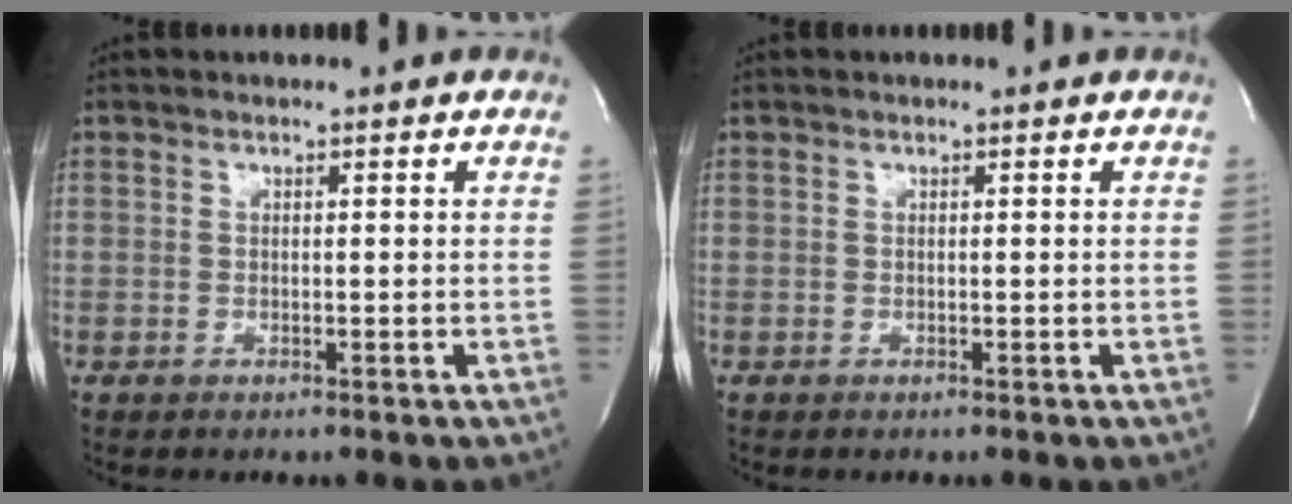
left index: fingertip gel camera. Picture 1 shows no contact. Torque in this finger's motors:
{"motor_torque": [0.00, 0.00, -0.01, 0.00]}